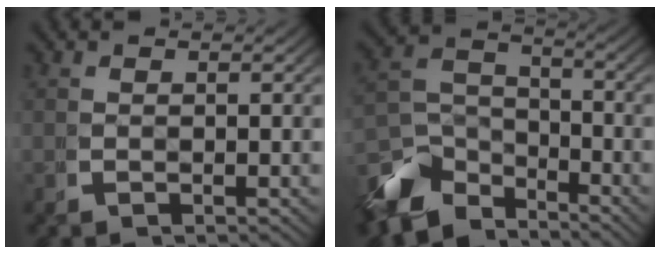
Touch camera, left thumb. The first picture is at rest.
{"total": 8.9, "force": [-4.6, 5.7, 5.0], "torque": [-0.086, -0.030, -0.075]}